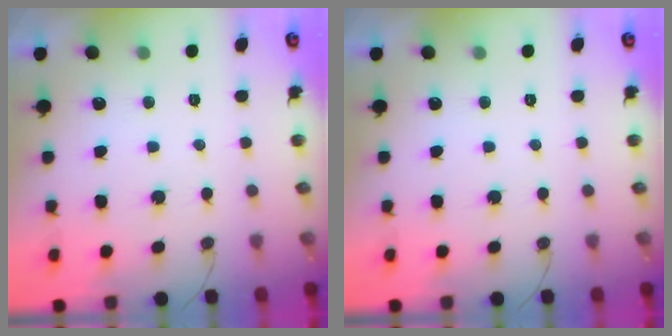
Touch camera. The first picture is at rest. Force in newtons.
{"total": 0.0}